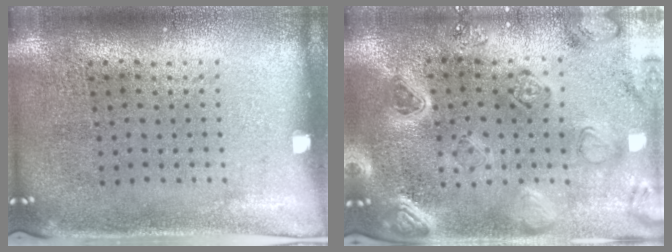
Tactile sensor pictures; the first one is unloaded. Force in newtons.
{"total": 2.2, "press": 2.2, "slide": 0.2}